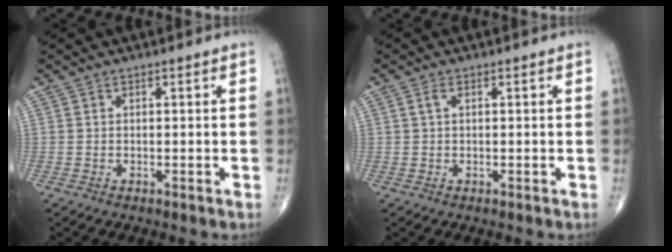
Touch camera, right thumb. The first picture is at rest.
{"total": 1.2, "force": [0.4, 0.5, 1.0], "torque": [-0.025, 0.008, 0.009]}